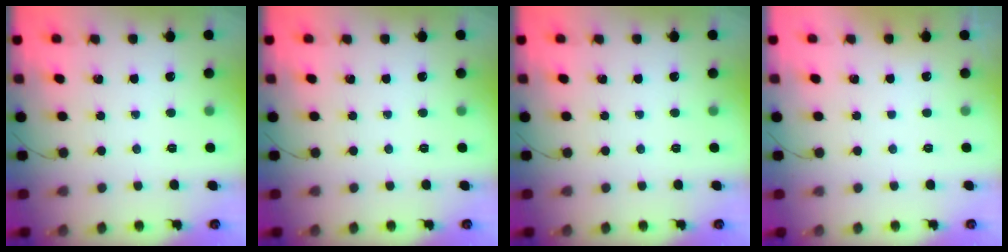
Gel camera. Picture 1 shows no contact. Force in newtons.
{"total": 0.0}
{"total": 0.0}
{"total": 3.0, "press": 3.0, "slide": 0.1}